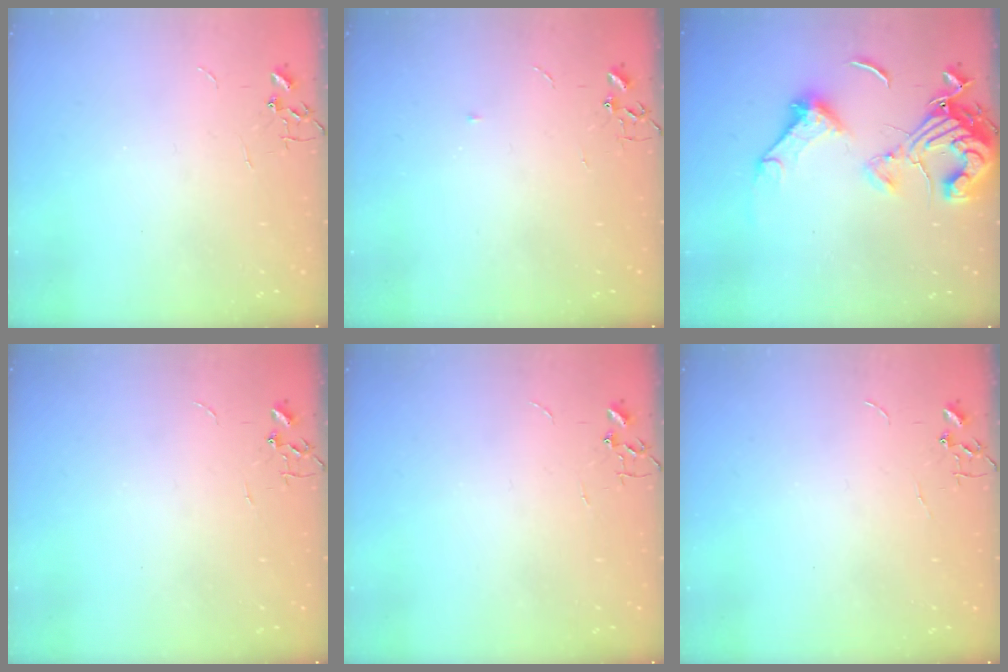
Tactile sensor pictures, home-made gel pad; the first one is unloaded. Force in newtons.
{"total": 3.0, "press": 3.0, "slide": 0.7}
{"total": 16.3, "press": 16.2, "slide": 1.7}
{"total": 0.0}
{"total": 0.0}
{"total": 0.0}